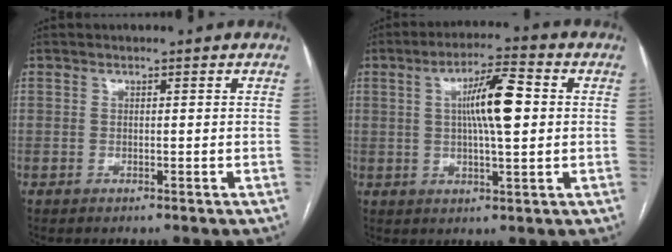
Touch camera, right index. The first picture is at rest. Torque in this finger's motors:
{"motor_torque": [0.96, -0.24, 0.42, 0.15]}